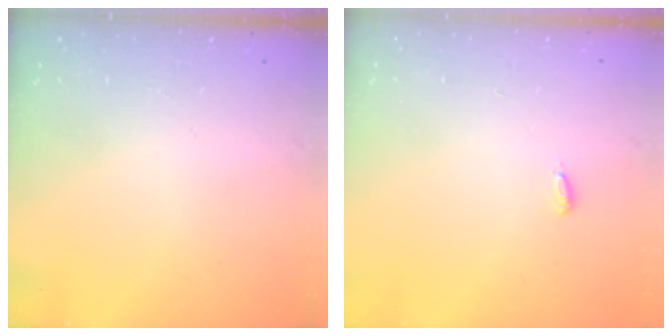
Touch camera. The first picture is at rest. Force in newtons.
{"total": 2.9, "press": 2.8, "slide": 0.9}